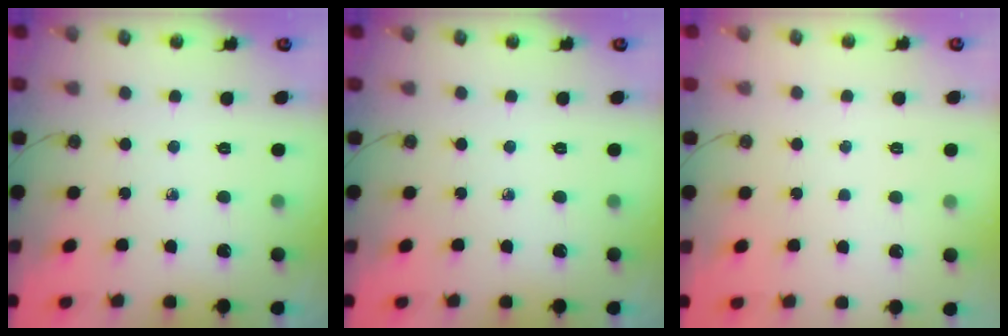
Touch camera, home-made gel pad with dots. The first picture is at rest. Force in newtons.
{"total": 0.0}
{"total": 1.3, "press": 1.3, "slide": 0.1}